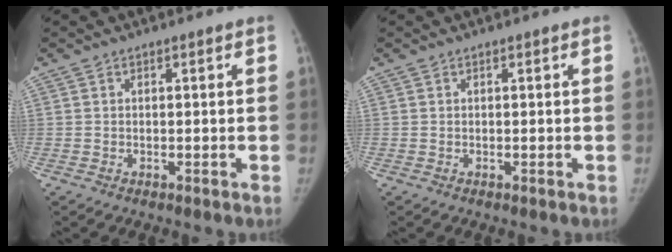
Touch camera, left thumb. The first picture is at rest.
{"total": 0.0}